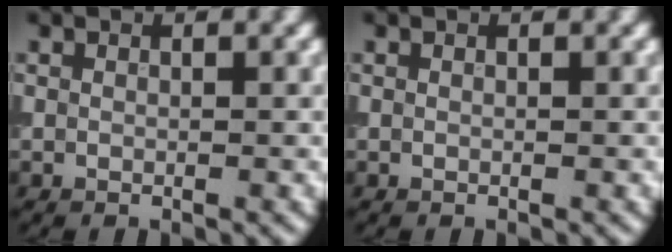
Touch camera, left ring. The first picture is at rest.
{"total": 0.0}